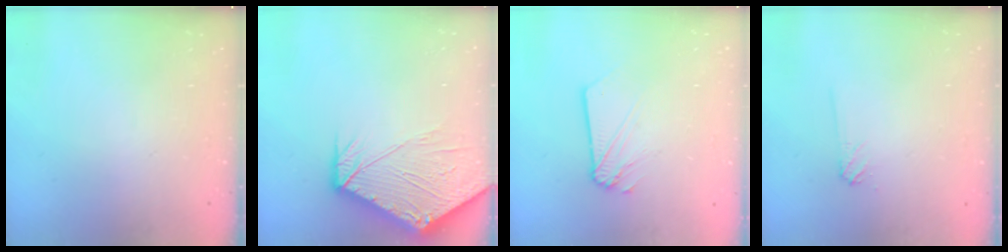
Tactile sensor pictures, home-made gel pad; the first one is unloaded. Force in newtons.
{"total": 17.6, "press": 17.4, "slide": 2.3}
{"total": 3.7, "press": 3.6, "slide": 0.6}
{"total": 4.3, "press": 4.2, "slide": 0.8}